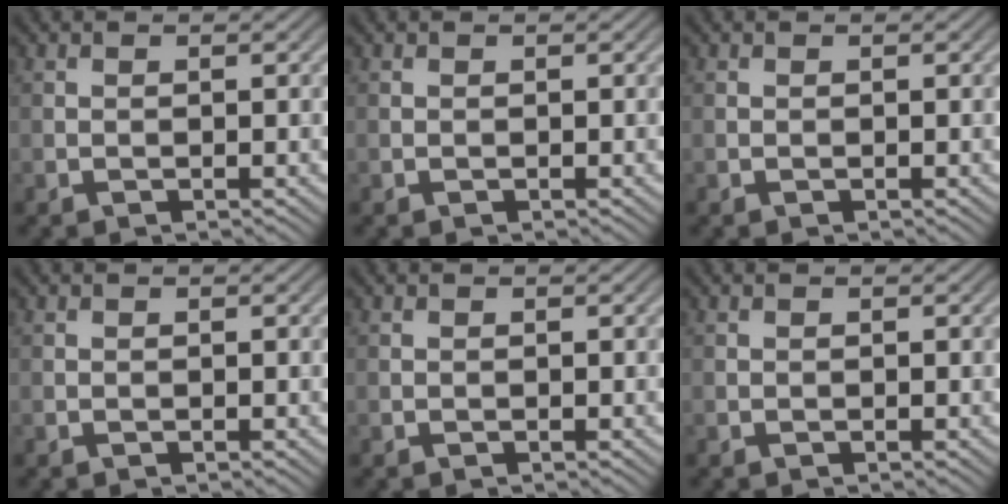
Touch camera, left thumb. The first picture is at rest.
{"total": 0.0}
{"total": 0.0}
{"total": 0.0}
{"total": 0.0}
{"total": 0.0}